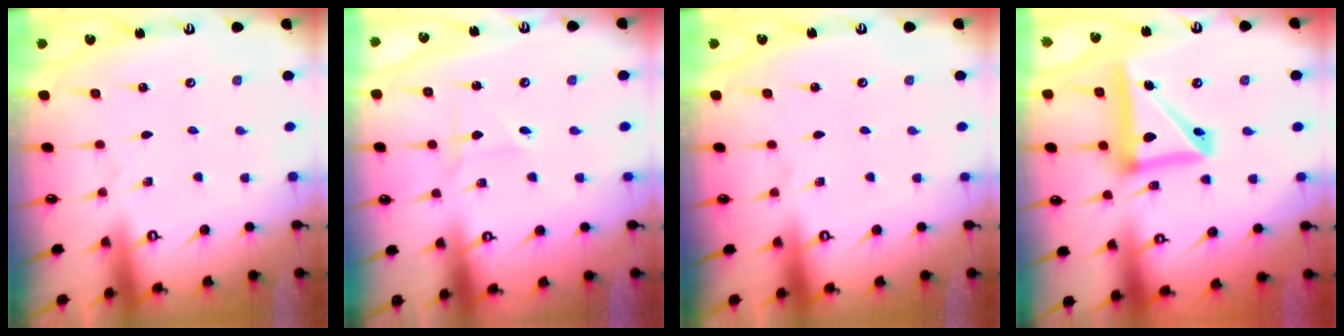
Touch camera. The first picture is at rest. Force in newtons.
{"total": 2.8, "press": 2.6, "slide": 0.9}
{"total": 0.0}
{"total": 15.3, "press": 15.1, "slide": 2.6}